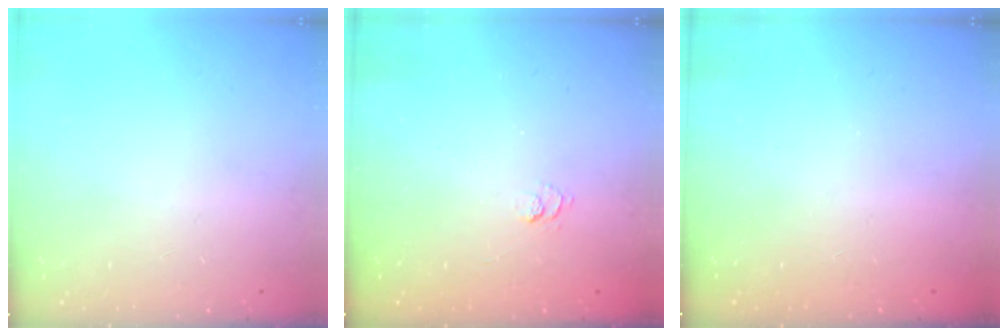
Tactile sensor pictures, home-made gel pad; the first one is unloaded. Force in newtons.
{"total": 2.7, "press": 2.2, "slide": 1.5}
{"total": 2.3, "press": 2.1, "slide": 0.8}